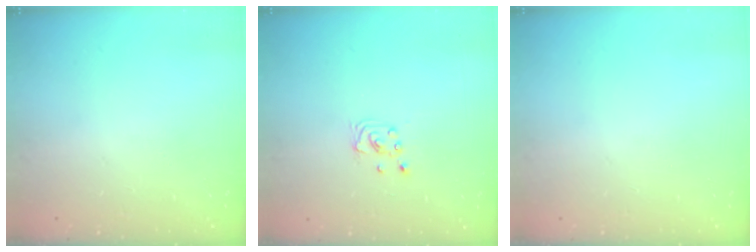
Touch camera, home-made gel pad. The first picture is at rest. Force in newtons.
{"total": 2.1, "press": 2.1, "slide": 0.2}
{"total": 0.0}